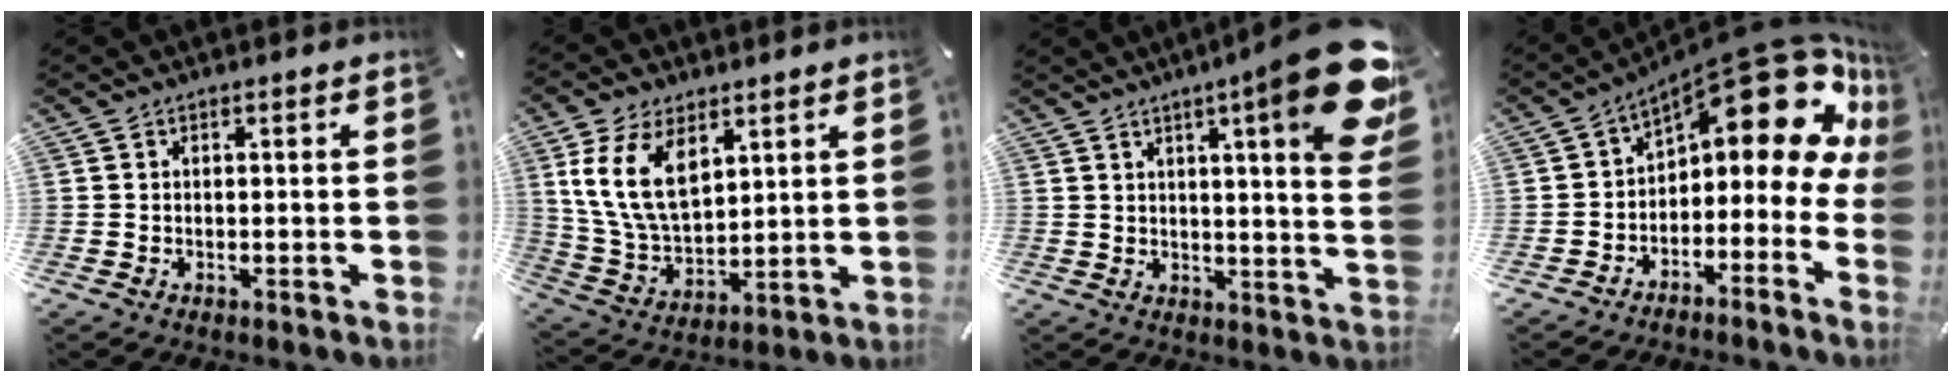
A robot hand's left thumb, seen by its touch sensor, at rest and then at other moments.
{"total": 13.4, "force": [5.7, 8.5, 8.7], "torque": [-0.207, -0.012, 0.103]}
{"total": 16.7, "force": [8.5, 2.3, 14.2], "torque": [-0.208, -0.052, 0.124]}
{"total": 17.4, "force": [9.7, 6.8, 12.7], "torque": [-0.158, -0.080, 0.158]}